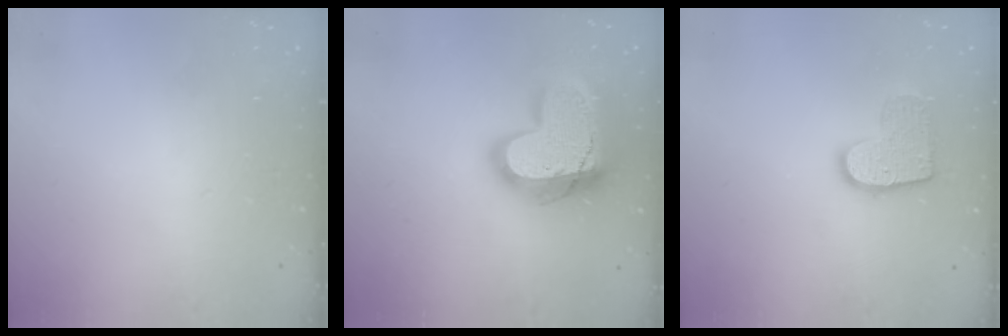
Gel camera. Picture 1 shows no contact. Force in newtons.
{"total": 21.7, "press": 21.6, "slide": 1.9}
{"total": 11.2, "press": 11.2, "slide": 0.6}